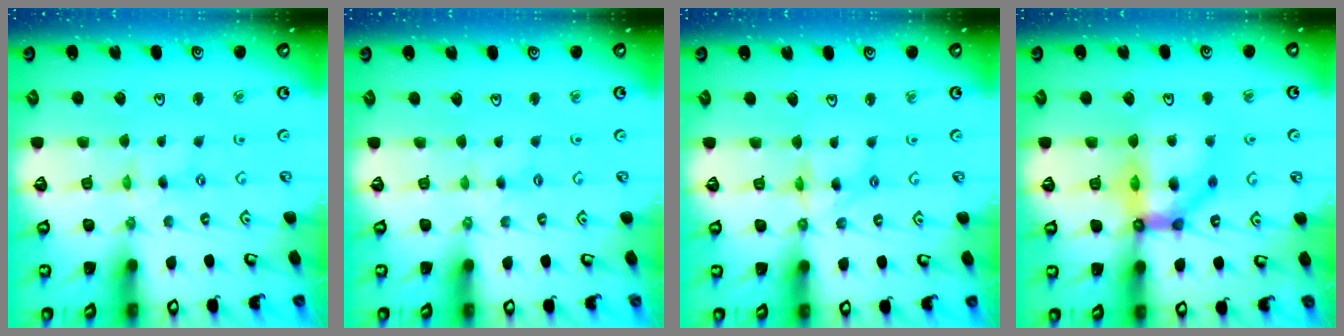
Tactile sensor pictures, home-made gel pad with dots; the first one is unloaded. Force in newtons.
{"total": 2.2, "press": 2.1, "slide": 0.4}
{"total": 8.6, "press": 8.6, "slide": 0.6}
{"total": 13.6, "press": 13.6, "slide": 1.4}